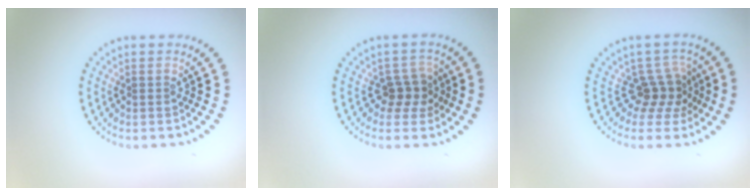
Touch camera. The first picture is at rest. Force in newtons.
{"total": 2.2, "press": 2.0, "slide": 1.0}
{"total": 2.8, "press": 1.9, "slide": 2.0}